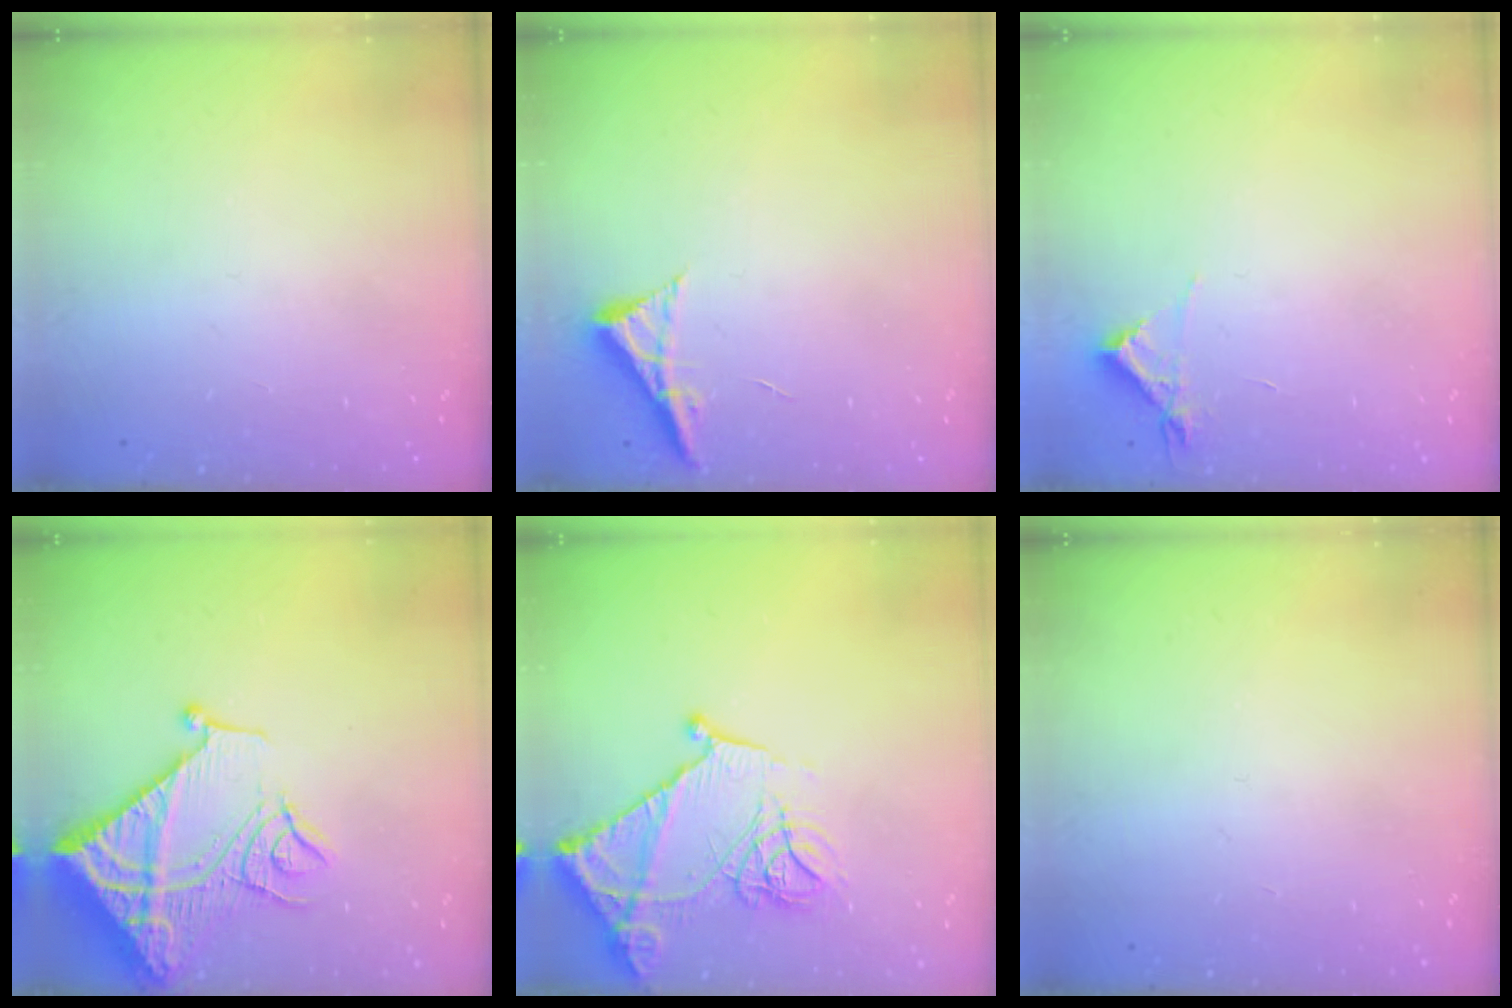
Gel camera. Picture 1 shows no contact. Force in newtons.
{"total": 5.4, "press": 5.4, "slide": 0.7}
{"total": 5.0, "press": 4.9, "slide": 0.7}
{"total": 19.7, "press": 19.6, "slide": 2.1}
{"total": 17.4, "press": 17.4, "slide": 1.3}
{"total": 0.0}